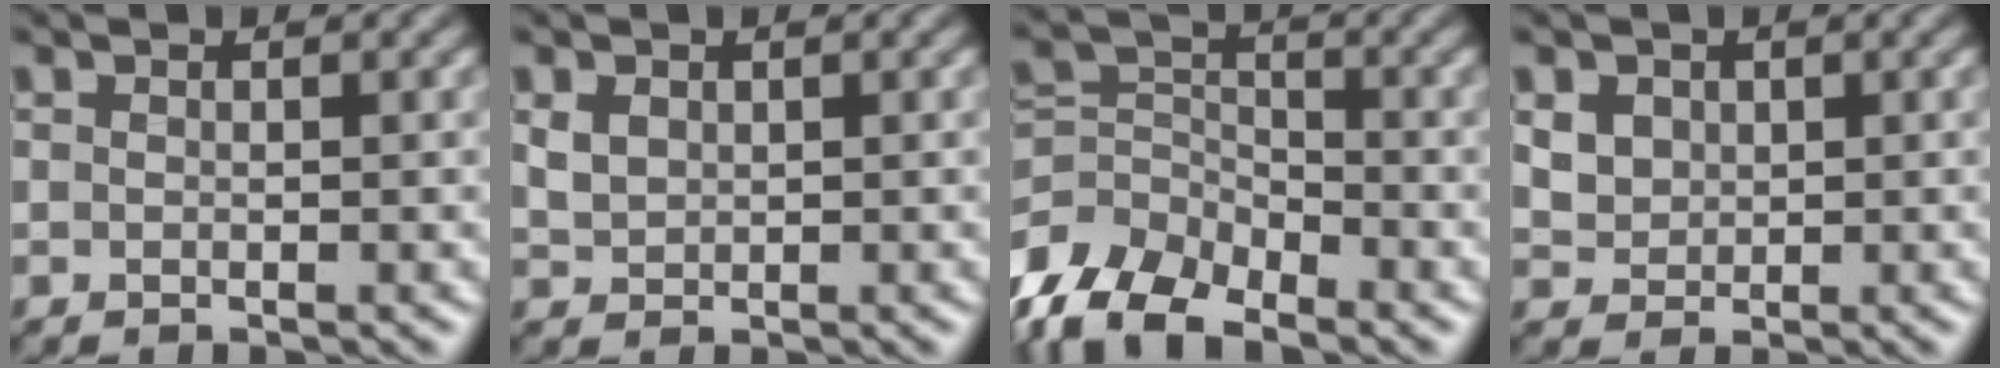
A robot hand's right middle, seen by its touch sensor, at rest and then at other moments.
{"total": 1.1, "force": [0.5, 0.9, 0.4], "torque": [-0.016, -0.004, 0.018]}
{"total": 9.1, "force": [-7.2, 4.1, 3.8], "torque": [-0.076, -0.010, -0.142]}
{"total": 1.8, "force": [0.9, 1.5, 0.4], "torque": [-0.019, -0.008, 0.019]}